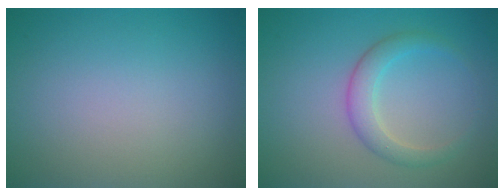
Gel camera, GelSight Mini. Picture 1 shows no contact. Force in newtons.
{"total": 2.6, "press": 2.6, "slide": 0.1}